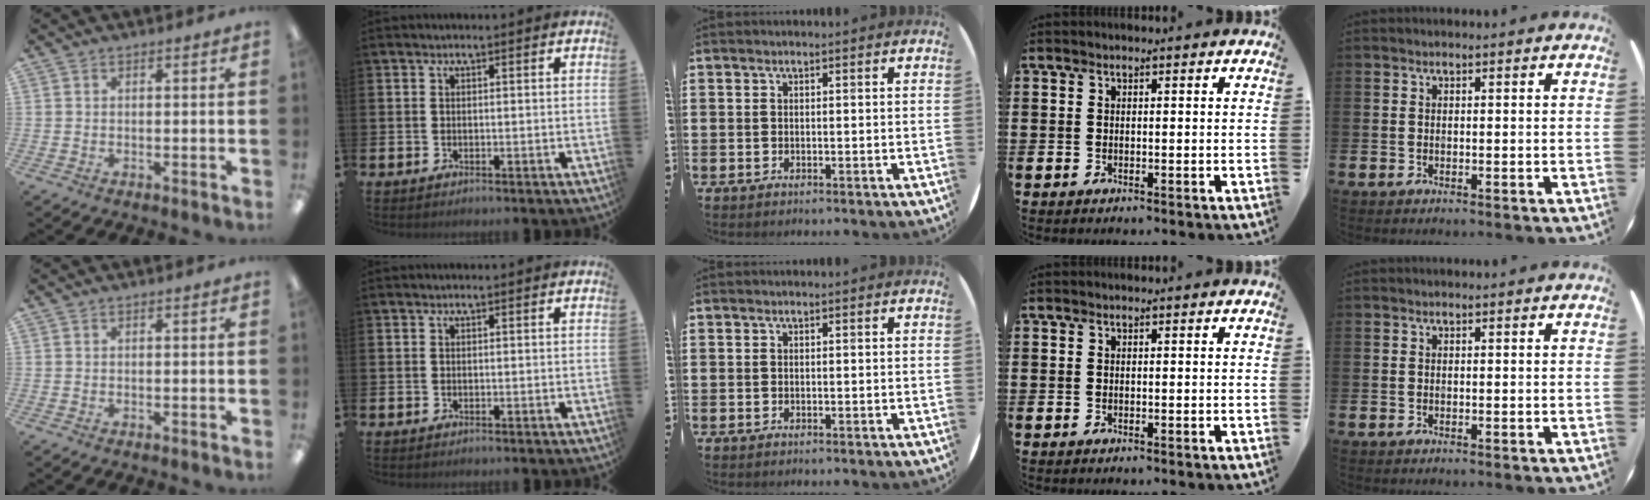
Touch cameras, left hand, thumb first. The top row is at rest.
{}